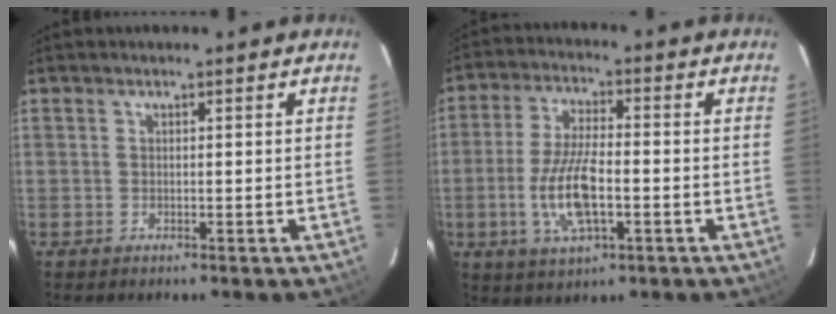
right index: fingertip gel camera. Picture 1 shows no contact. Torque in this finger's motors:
{"motor_torque": [1.75, -0.39, 0.77, 0.13]}